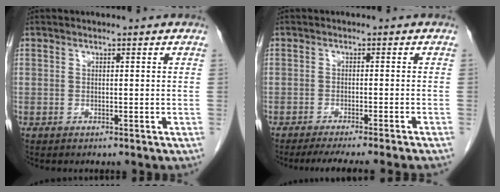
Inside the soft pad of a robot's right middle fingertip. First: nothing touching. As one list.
[{"total": 9.2, "force": [-7.9, -1.0, 4.5], "torque": [-0.035, -0.019, -0.111]}]